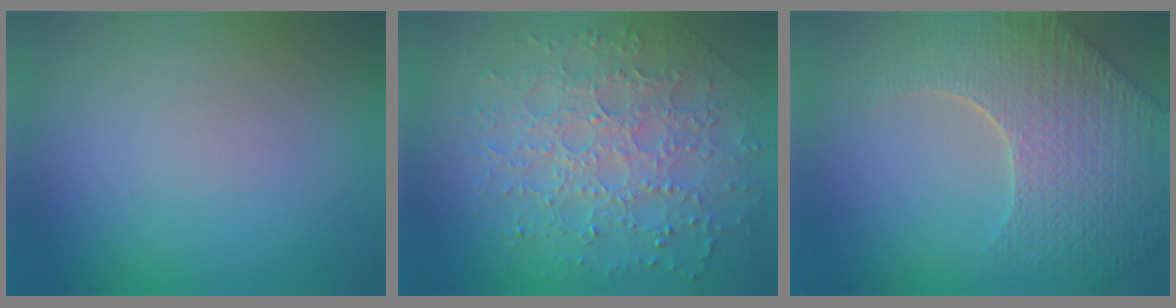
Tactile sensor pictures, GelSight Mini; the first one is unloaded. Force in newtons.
{"total": 7.2, "press": 5.1, "slide": 5.1}
{"total": 8.3, "press": 6.1, "slide": 5.6}